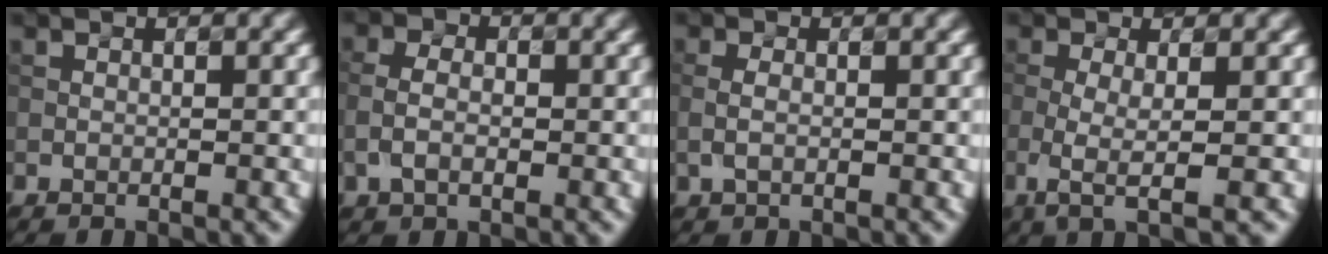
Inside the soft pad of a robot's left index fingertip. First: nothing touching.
{"total": 2.3, "force": [-0.5, 1.5, 1.6], "torque": [-0.037, 0.007, -0.013]}
{"total": 1.0, "force": [-0.2, 0.6, 0.8], "torque": [-0.024, 0.003, -0.005]}
{"total": 3.3, "force": [-0.9, 0.8, 3.1], "torque": [-0.063, -0.003, -0.020]}